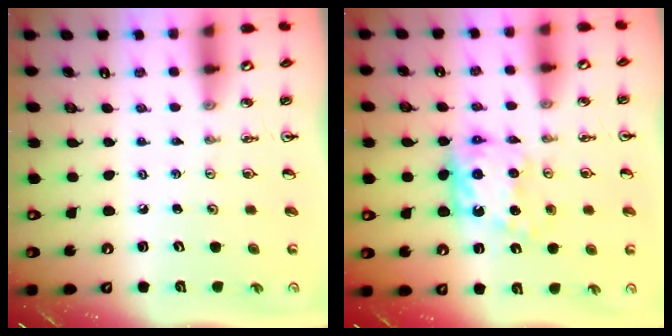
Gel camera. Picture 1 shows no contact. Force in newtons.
{"total": 10.6, "press": 10.6, "slide": 0.4}